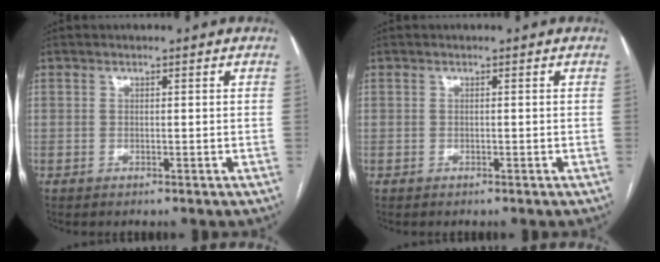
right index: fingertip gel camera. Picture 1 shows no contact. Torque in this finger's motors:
{"motor_torque": [0.00, 0.00, 0.00, 0.00]}